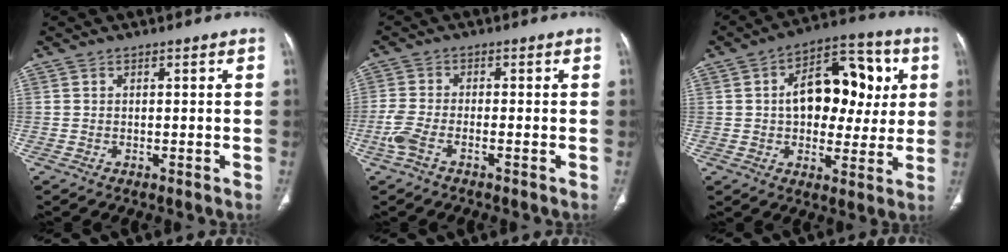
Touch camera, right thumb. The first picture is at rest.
{"total": 4.3, "force": [-2.2, 1.5, 3.5], "torque": [-0.097, 0.008, -0.049]}
{"total": 17.4, "force": [2.8, 11.0, 13.2], "torque": [-0.140, 0.021, 0.040]}